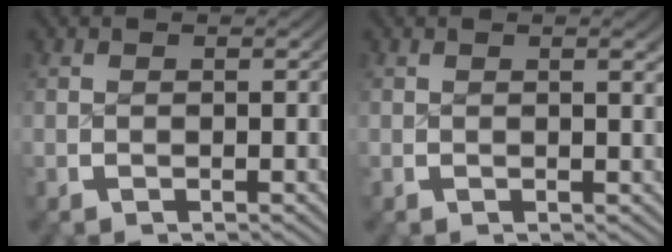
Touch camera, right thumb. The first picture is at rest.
{"total": 1.0, "force": [0.3, 0.1, 1.0], "torque": [-0.010, 0.000, 0.006]}